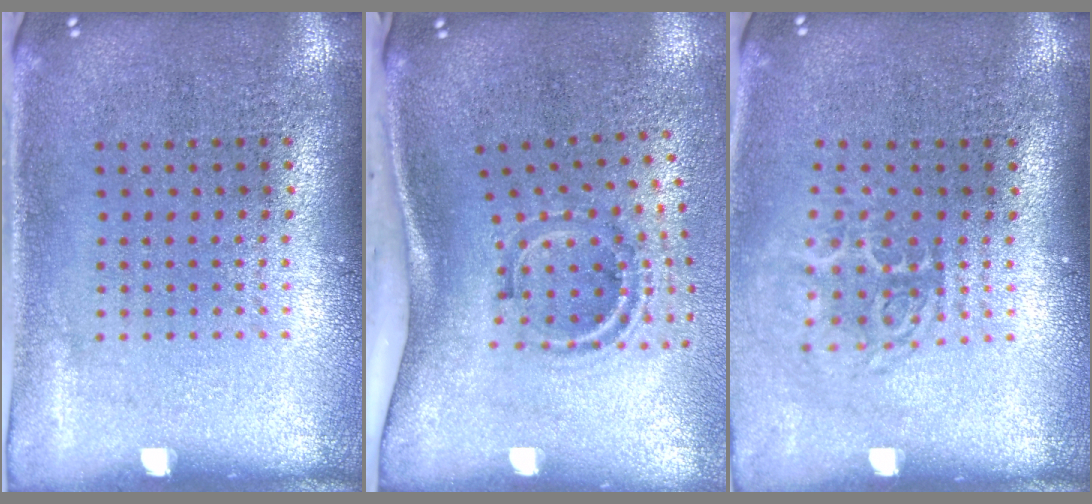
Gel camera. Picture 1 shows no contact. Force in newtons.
{"total": 1.9, "press": 1.2, "slide": 1.5}
{"total": 1.7, "press": 1.2, "slide": 1.2}